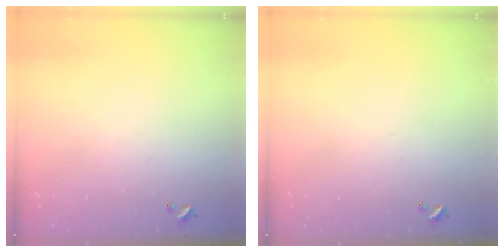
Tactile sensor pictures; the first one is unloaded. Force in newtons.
{"total": 0.0}